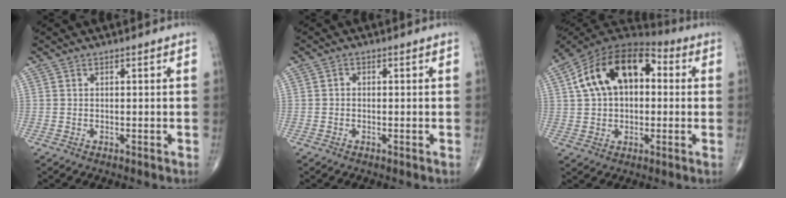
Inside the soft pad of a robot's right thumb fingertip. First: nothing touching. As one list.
[{"total": 0.6, "force": [-0.2, 0.5, 0.3], "torque": [0.003, 0.003, -0.009]}, {"total": 18.3, "force": [3.6, 11.4, 13.9], "torque": [-0.220, 0.033, 0.049]}]